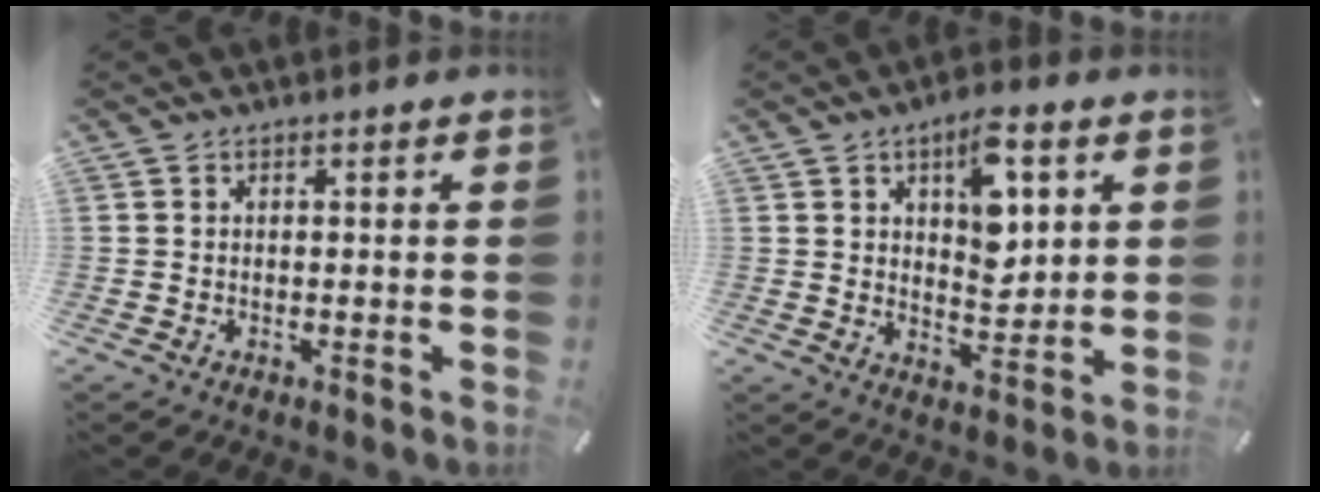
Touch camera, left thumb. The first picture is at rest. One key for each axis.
{"total": 11.0, "fx": 4.6, "fy": 6.4, "fz": 7.7, "tx": -0.096, "ty": -0.020, "tz": 0.075}